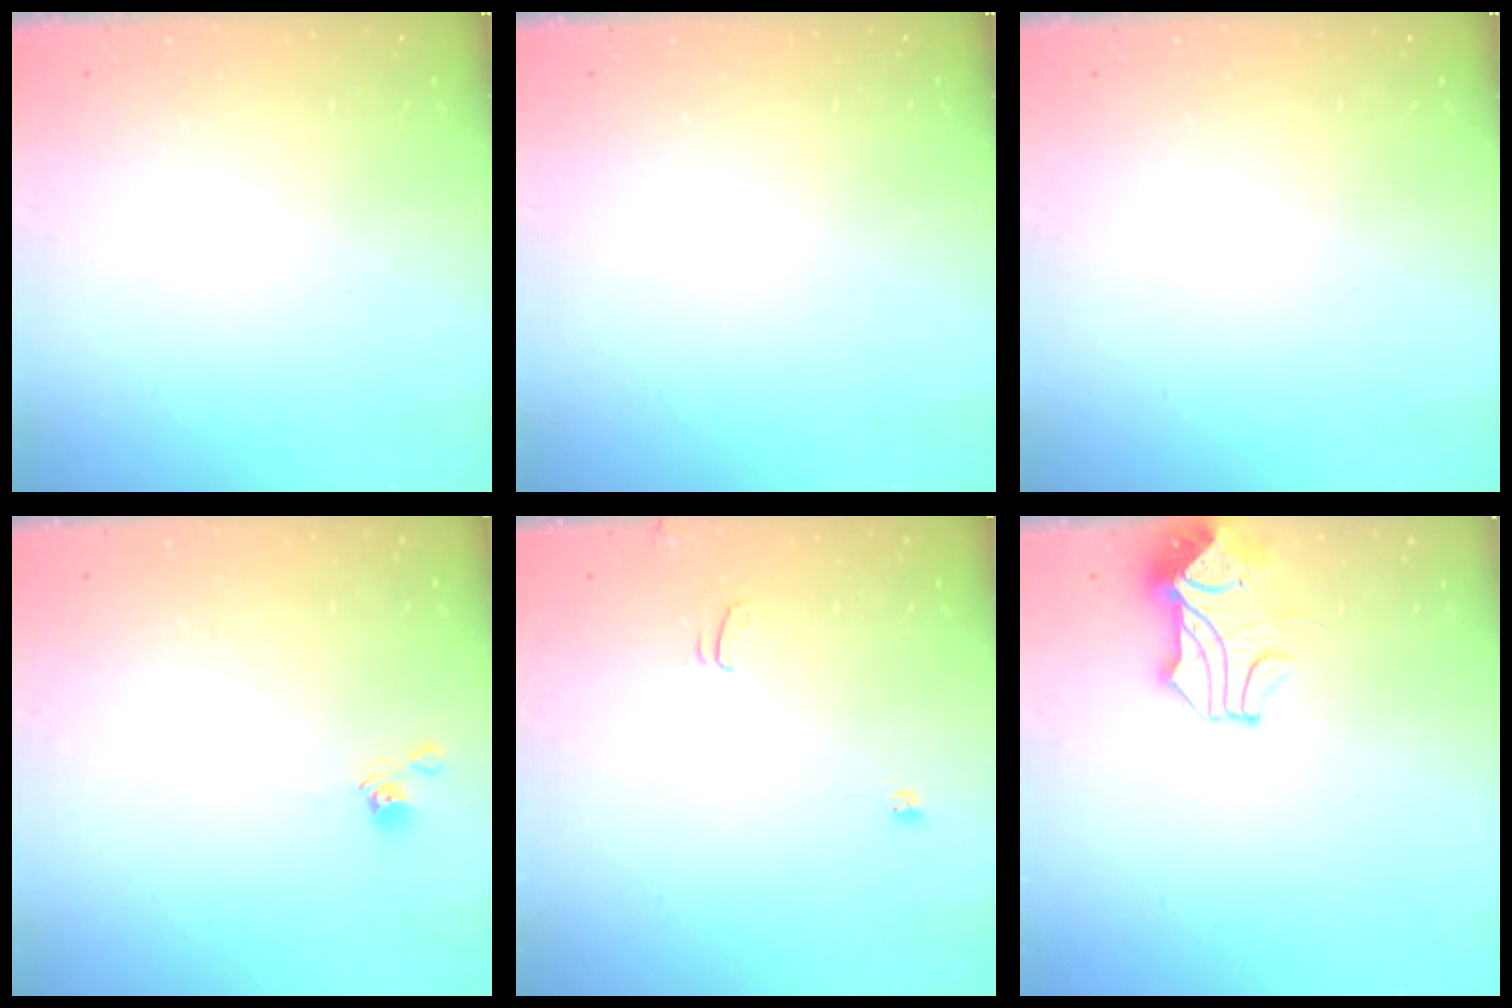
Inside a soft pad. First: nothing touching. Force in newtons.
{"total": 0.0}
{"total": 0.0}
{"total": 3.6, "press": 3.6, "slide": 0.6}
{"total": 2.6, "press": 2.5, "slide": 0.4}
{"total": 2.8, "press": 2.7, "slide": 0.6}